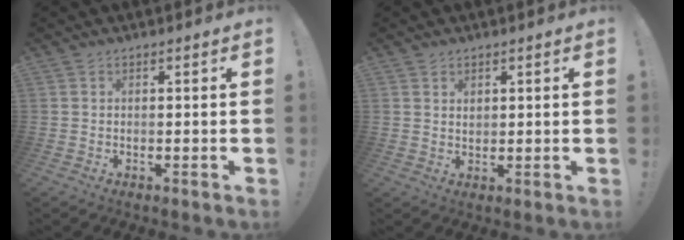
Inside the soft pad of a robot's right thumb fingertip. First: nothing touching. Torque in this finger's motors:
{"motor_torque": [-0.37, -0.11, -0.12, 0.12, -0.03]}